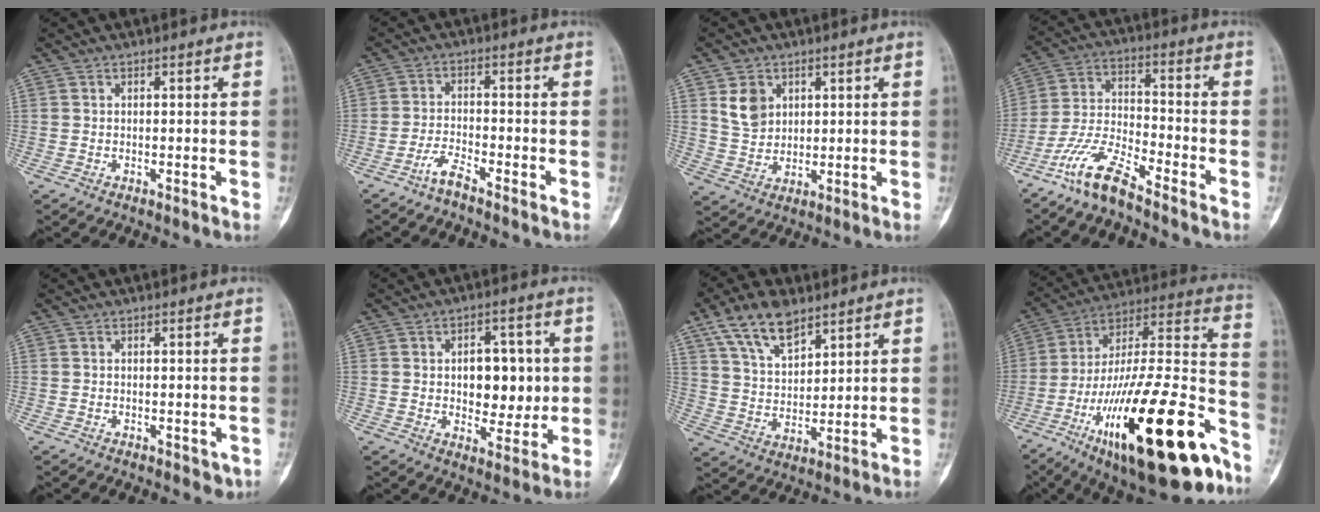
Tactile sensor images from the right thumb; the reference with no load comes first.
{"total": 3.4, "force": [-2.9, 0.5, 1.6], "torque": [-0.037, 0.019, -0.061]}
{"total": 6.5, "force": [2.5, 5.1, 3.1], "torque": [-0.032, -0.016, 0.055]}
{"total": 10.2, "force": [-8.0, 2.2, 5.9], "torque": [-0.125, 0.054, -0.164]}
{"total": 1.6, "force": [-0.2, 1.3, 0.9], "torque": [-0.002, -0.001, 0.004]}
{"total": 11.2, "force": [0.7, 7.2, 8.6], "torque": [-0.070, 0.005, 0.016]}
{"total": 11.9, "force": [7.7, 5.8, 6.9], "torque": [-0.104, -0.030, 0.149]}
{"total": 35.1, "force": [-17.7, 11.1, 28.2], "torque": [-0.413, 0.075, -0.282]}